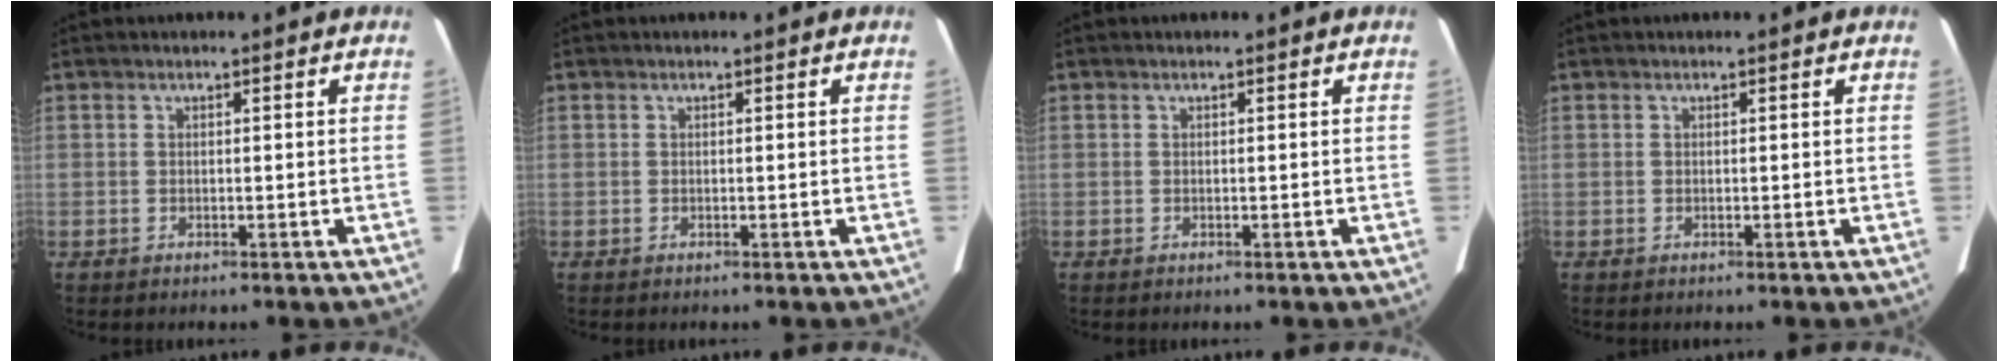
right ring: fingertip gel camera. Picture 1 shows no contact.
{"total": 0.0}
{"total": 0.0}
{"total": 0.0}